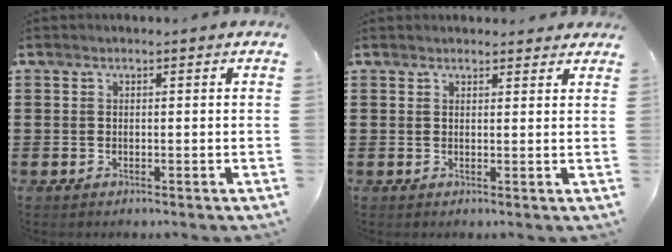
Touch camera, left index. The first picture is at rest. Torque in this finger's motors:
{"motor_torque": [1.67, -0.47, 0.40, 0.03]}